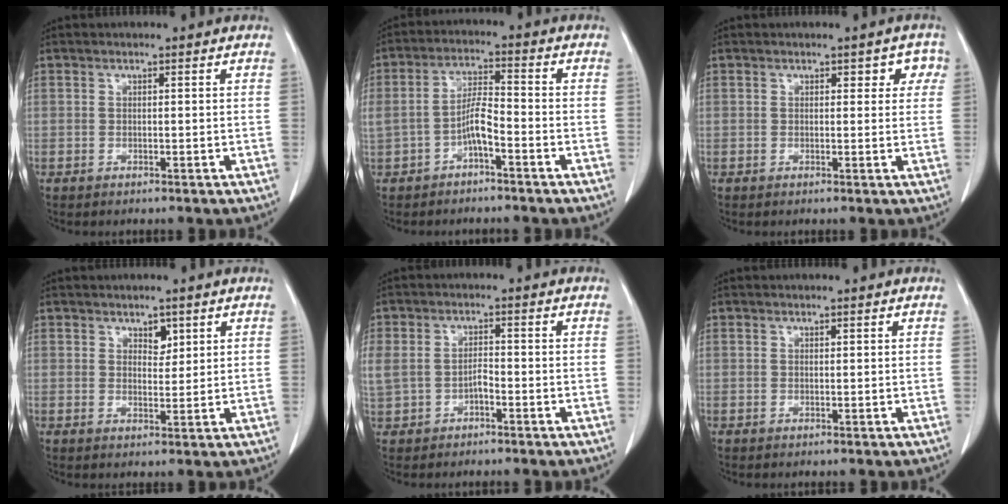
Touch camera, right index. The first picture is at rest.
{"total": 5.4, "force": [-2.2, 1.5, 4.7], "torque": [-0.105, 0.016, -0.038]}
{"total": 3.0, "force": [1.3, 1.8, 2.1], "torque": [-0.009, 0.010, 0.010]}
{"total": 2.3, "force": [1.4, 1.3, 1.2], "torque": [-0.014, -0.004, 0.025]}
{"total": 6.0, "force": [-1.3, 4.1, 4.2], "torque": [-0.109, 0.019, -0.015]}
{"total": 0.0}